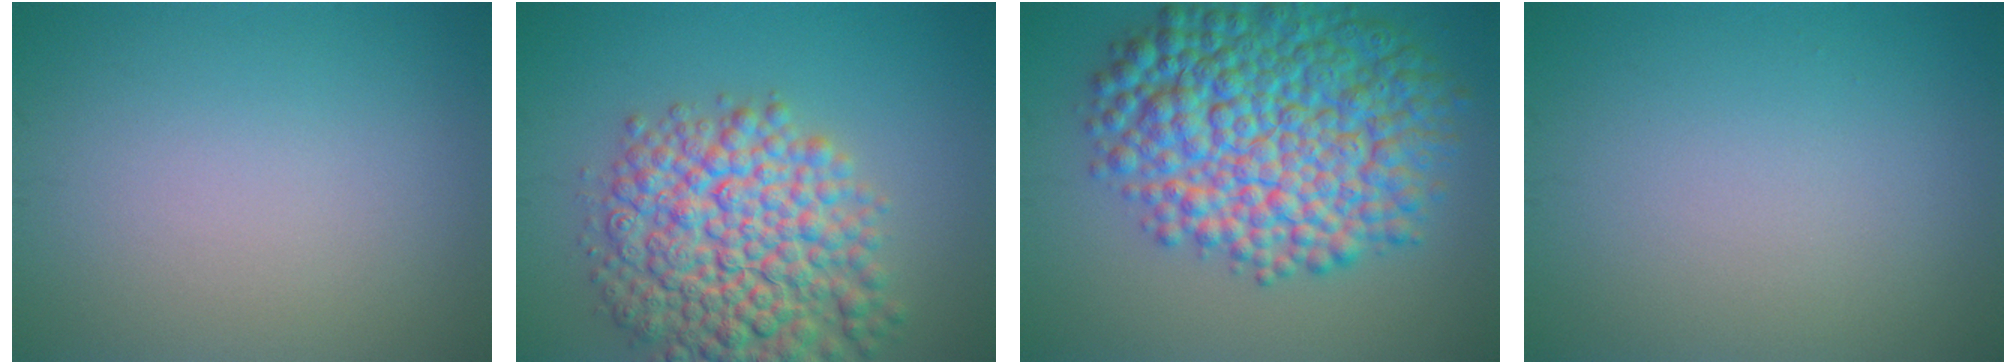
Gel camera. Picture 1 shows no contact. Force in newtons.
{"total": 10.1, "press": 10.1, "slide": 0.4}
{"total": 12.3, "press": 12.3, "slide": 0.1}
{"total": 0.0}